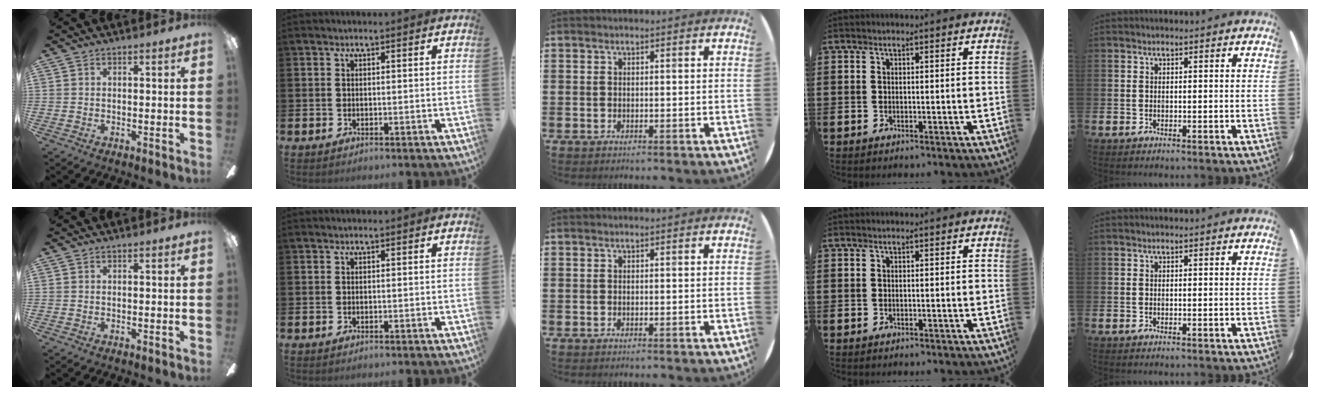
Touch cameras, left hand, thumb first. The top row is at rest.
{}